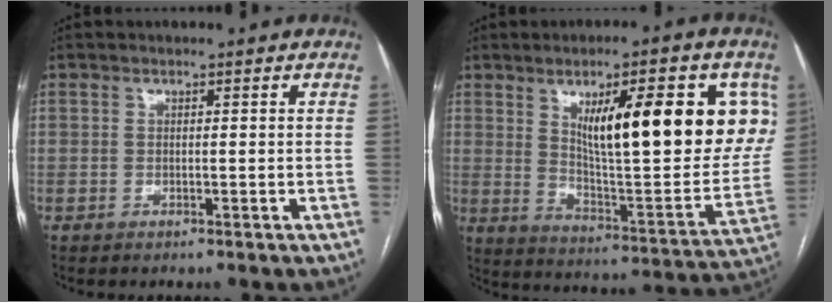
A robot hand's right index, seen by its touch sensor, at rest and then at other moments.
{"total": 23.5, "force": [7.7, 4.8, 21.7], "torque": [-0.287, 0.002, 0.123]}